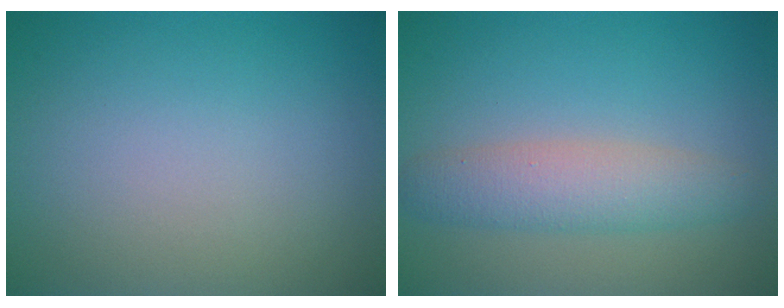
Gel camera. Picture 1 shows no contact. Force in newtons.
{"total": 3.8, "press": 3.8, "slide": 0.1}